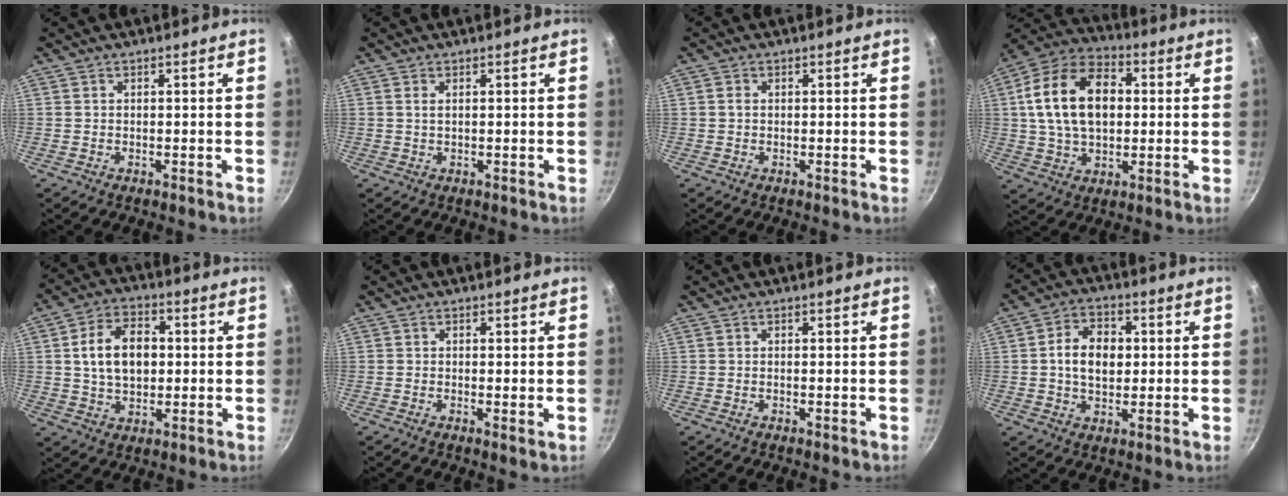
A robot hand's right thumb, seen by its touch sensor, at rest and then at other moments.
{"total": 1.2, "force": [0.3, 0.5, 1.0], "torque": [-0.018, 0.001, 0.005]}
{"total": 0.9, "force": [0.1, 0.8, 0.5], "torque": [-0.008, 0.004, 0.001]}
{"total": 18.6, "force": [2.5, 12.2, 13.8], "torque": [-0.220, 0.023, 0.032]}
{"total": 11.5, "force": [1.2, 7.7, 8.4], "torque": [-0.124, 0.014, 0.016]}
{"total": 0.9, "force": [0.0, 0.2, 0.9], "torque": [-0.016, -0.007, -0.004]}
{"total": 0.0}
{"total": 9.1, "force": [0.8, 6.4, 6.3], "torque": [-0.088, 0.011, 0.005]}